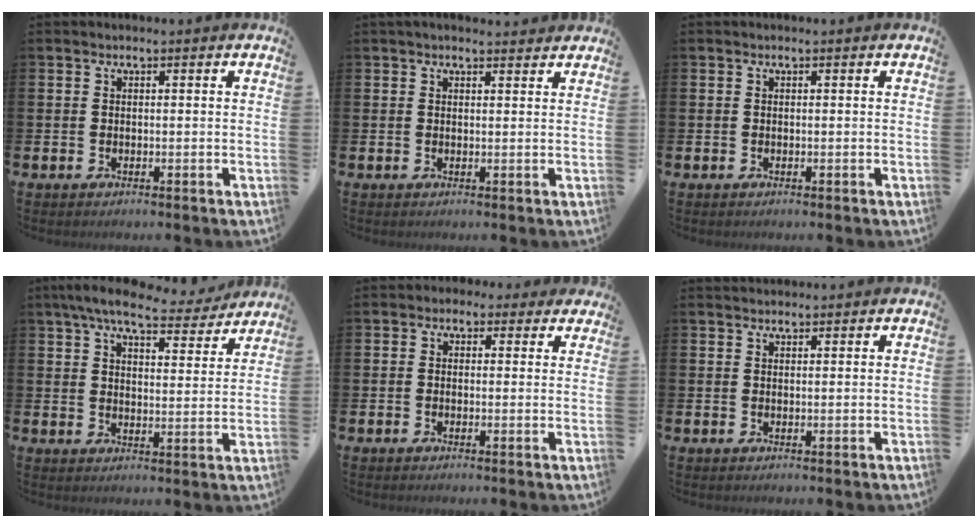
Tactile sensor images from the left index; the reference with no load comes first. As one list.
[{"total": 1.5, "force": [1.5, 0.2, 0.3], "torque": [0.005, -0.007, 0.024]}, {"total": 0.0}, {"total": 7.9, "force": [7.0, 1.8, 3.1], "torque": [-0.063, -0.038, 0.120]}, {"total": 1.5, "force": [1.0, 1.2, 0.0], "torque": [0.007, 0.000, 0.013]}, {"total": 1.1, "force": [1.1, 0.2, 0.0], "torque": [0.014, -0.003, 0.018]}]